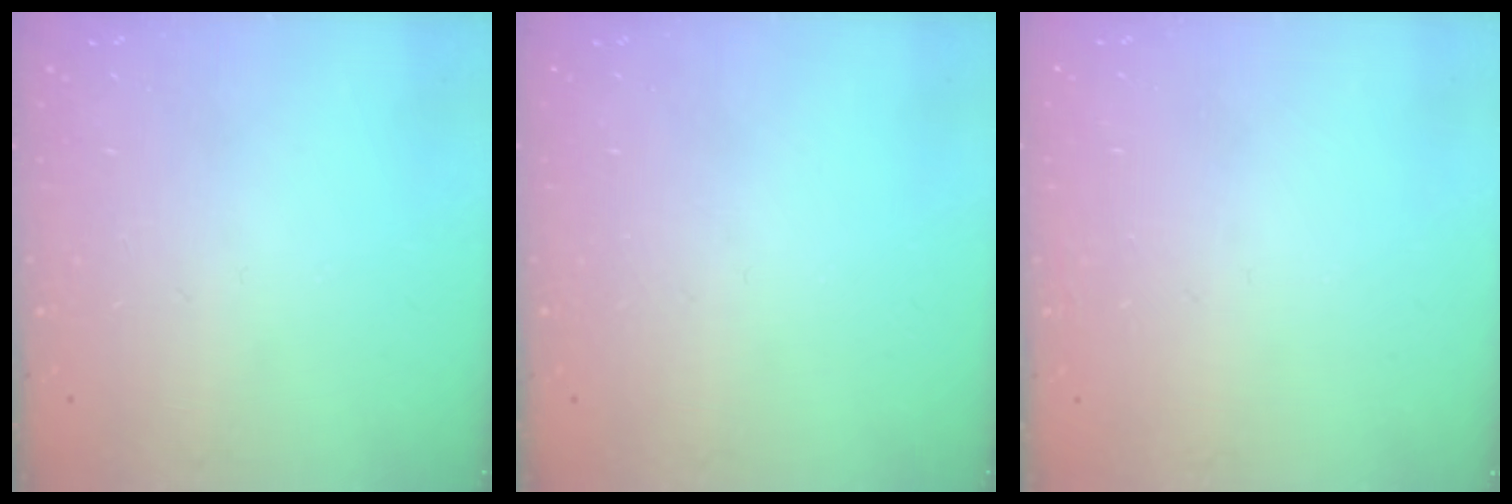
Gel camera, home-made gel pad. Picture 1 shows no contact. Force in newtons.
{"total": 0.0}
{"total": 1.6, "press": 1.6, "slide": 0.1}